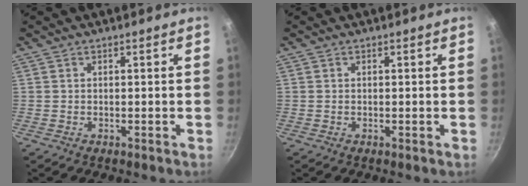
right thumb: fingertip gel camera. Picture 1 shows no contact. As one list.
[{"total": 0.0}]